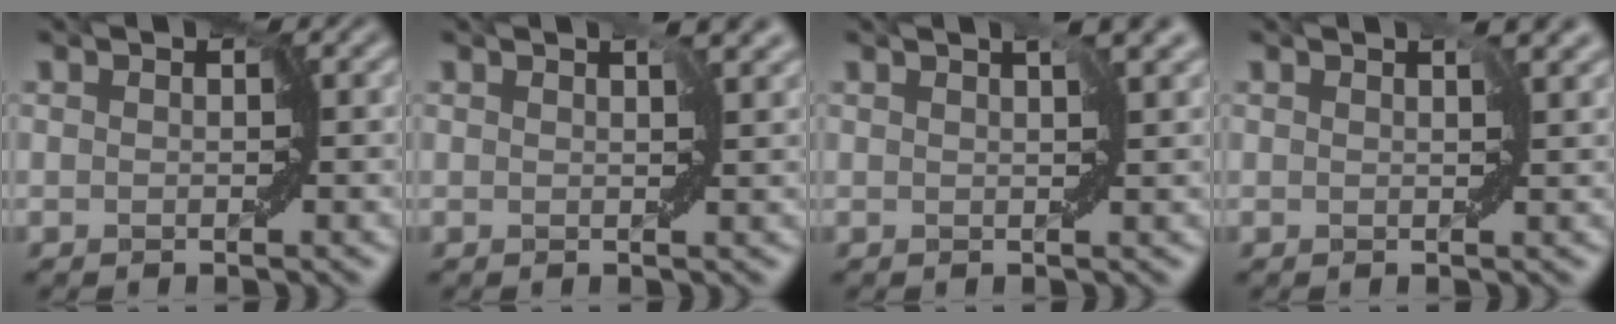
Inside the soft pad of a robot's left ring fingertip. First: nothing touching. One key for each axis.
{"total": 2.5, "fx": 1.2, "fy": 1.1, "fz": 1.9, "tx": -0.023, "ty": 0.005, "tz": 0.018}
{"total": 2.7, "fx": 1.4, "fy": 0.6, "fz": 2.3, "tx": -0.036, "ty": 0.006, "tz": 0.025}
{"total": 2.4, "fx": 1.2, "fy": 1.0, "fz": 1.8, "tx": -0.022, "ty": 0.005, "tz": 0.017}